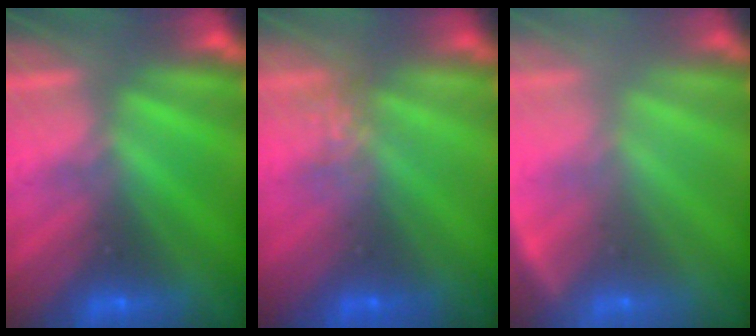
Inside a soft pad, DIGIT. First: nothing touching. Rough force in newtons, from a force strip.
{"total": 3.8}
{"total": 2.4}